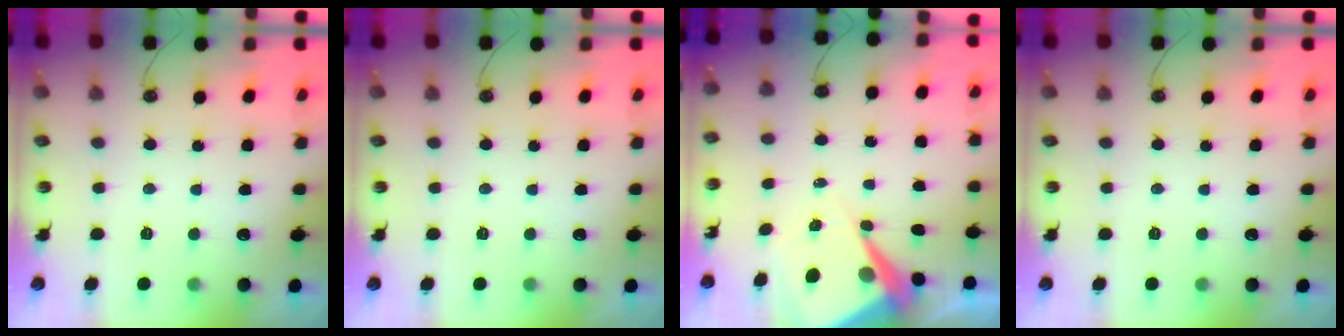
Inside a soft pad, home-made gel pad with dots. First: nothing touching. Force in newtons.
{"total": 0.0}
{"total": 9.6, "press": 9.5, "slide": 0.9}
{"total": 0.0}